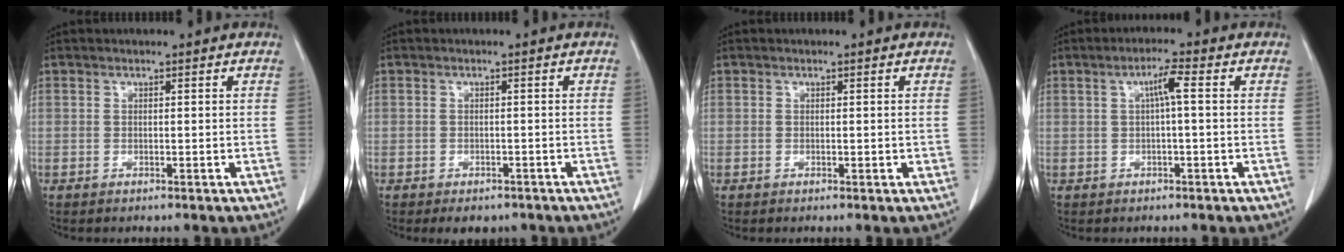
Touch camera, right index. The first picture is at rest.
{"total": 3.4, "force": [-2.5, 2.0, 1.0], "torque": [-0.004, 0.002, -0.028]}
{"total": 0.6, "force": [-0.1, 0.2, 0.6], "torque": [-0.009, -0.001, -0.001]}
{"total": 3.1, "force": [0.5, 0.2, 3.0], "torque": [-0.056, 0.008, 0.008]}